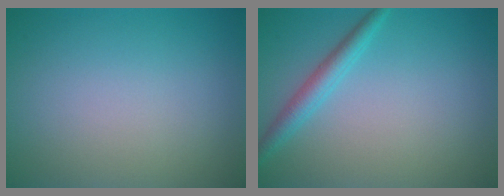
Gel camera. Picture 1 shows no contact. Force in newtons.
{"total": 2.4, "press": 2.4, "slide": 0.1}